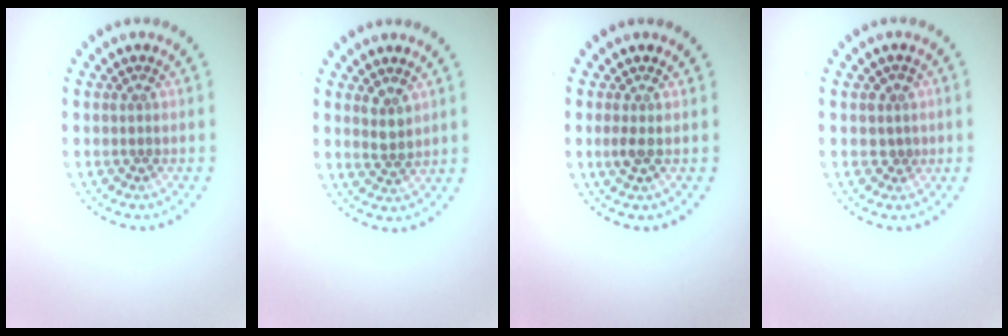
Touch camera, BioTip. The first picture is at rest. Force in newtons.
{"total": 1.6, "press": 1.4, "slide": 0.7}
{"total": 1.0, "press": 0.9, "slide": 0.4}
{"total": 1.2, "press": 1.0, "slide": 0.7}